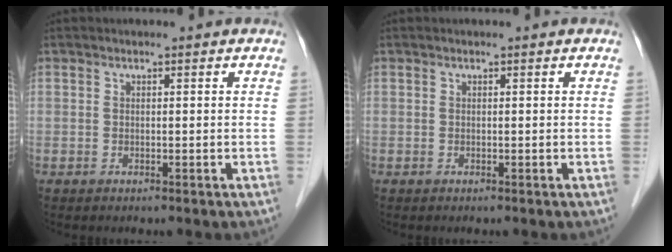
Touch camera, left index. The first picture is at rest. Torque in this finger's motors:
{"motor_torque": [-0.16, 0.04, 0.04, 0.00]}